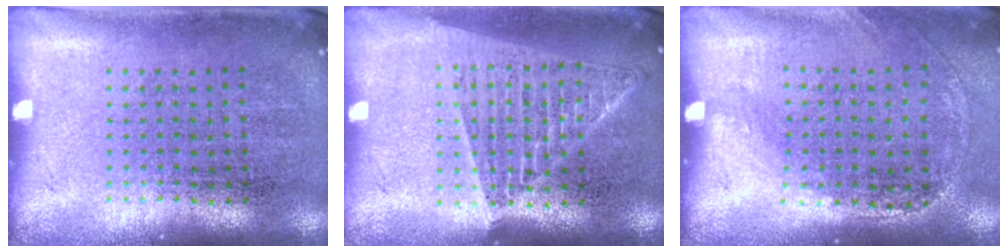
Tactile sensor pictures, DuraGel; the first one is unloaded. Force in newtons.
{"total": 1.5, "press": 1.4, "slide": 0.6}
{"total": 1.3, "press": 0.9, "slide": 0.9}